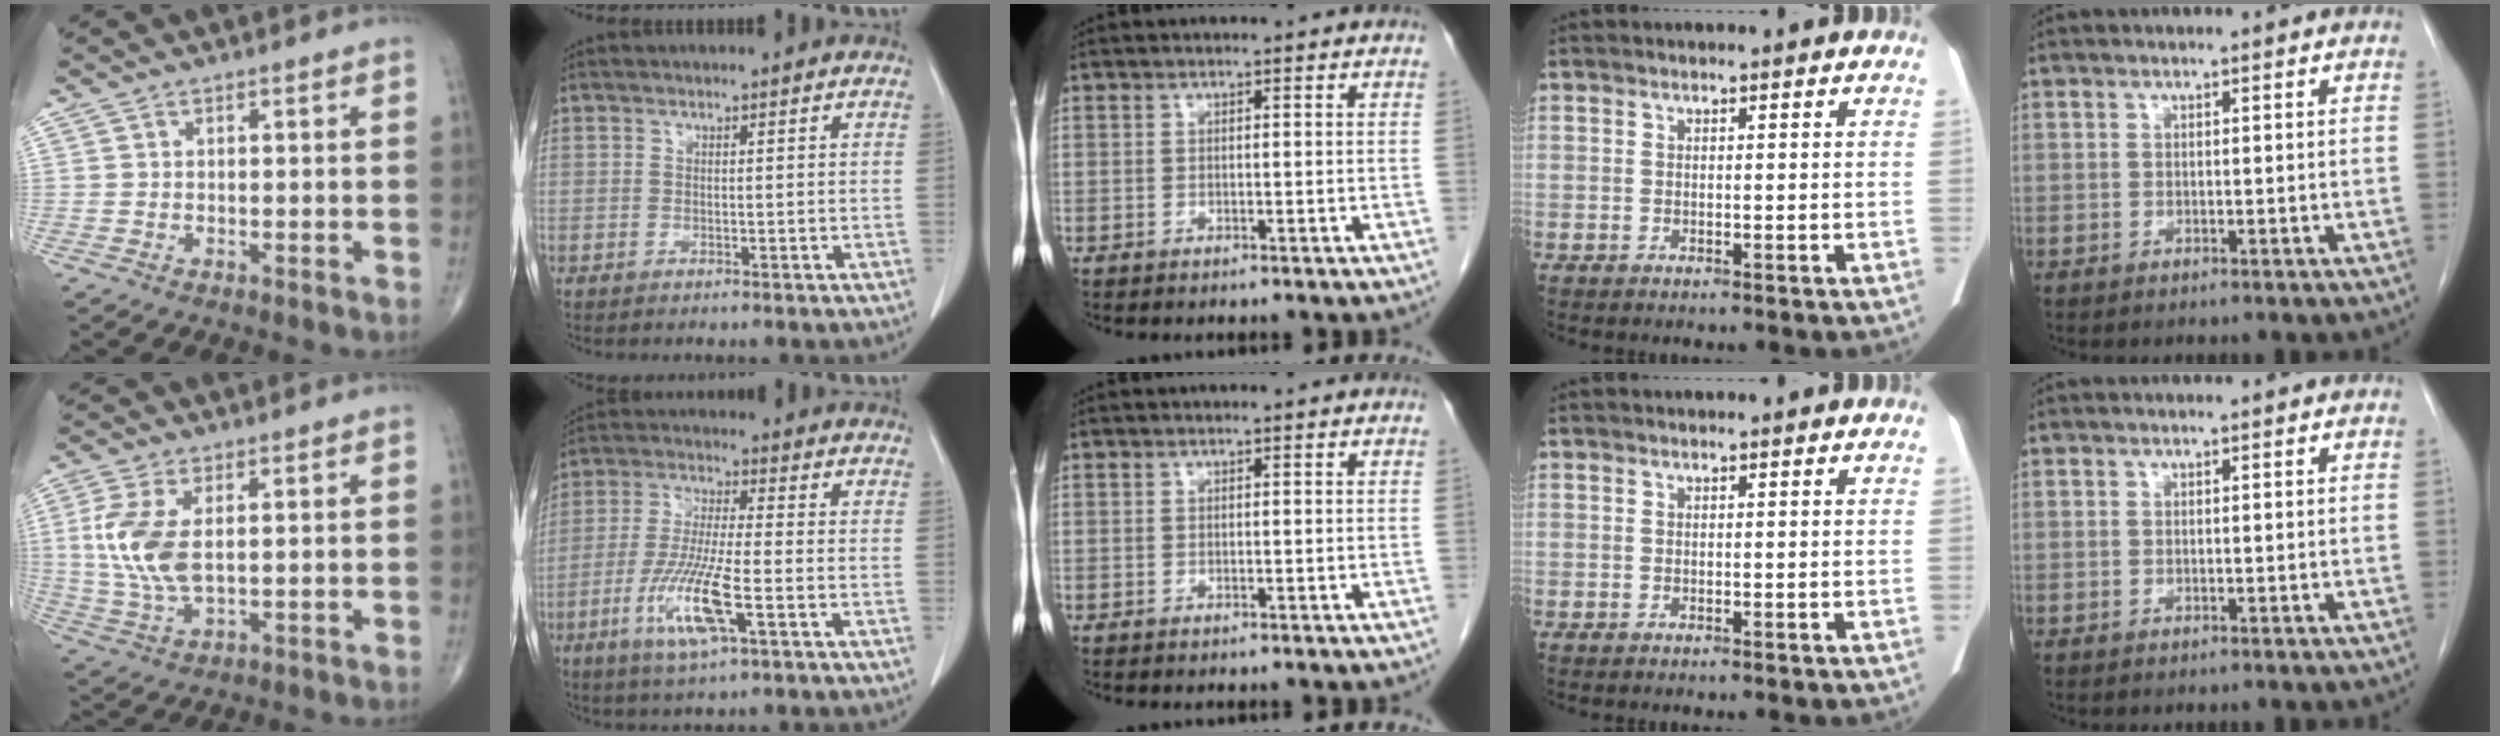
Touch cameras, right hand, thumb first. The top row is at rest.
{"thumb": {"total": 10.5, "force": [1.5, 5.2, 8.9], "torque": [-0.203, -0.006, 0.037]}, "index": {"total": 11.4, "force": [-4.4, 1.5, 10.5], "torque": [-0.213, -0.018, -0.082]}}